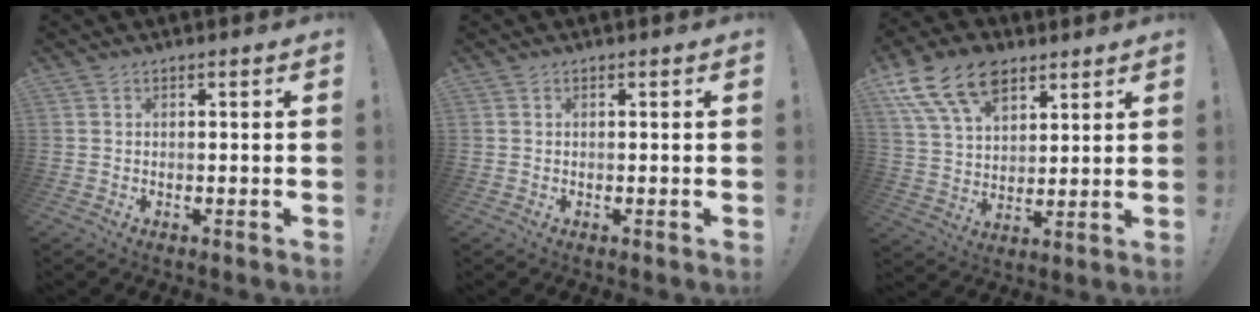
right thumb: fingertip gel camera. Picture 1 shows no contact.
{"total": 0.0}
{"total": 16.5, "force": [9.5, 10.4, 8.6], "torque": [-0.154, -0.051, 0.177]}